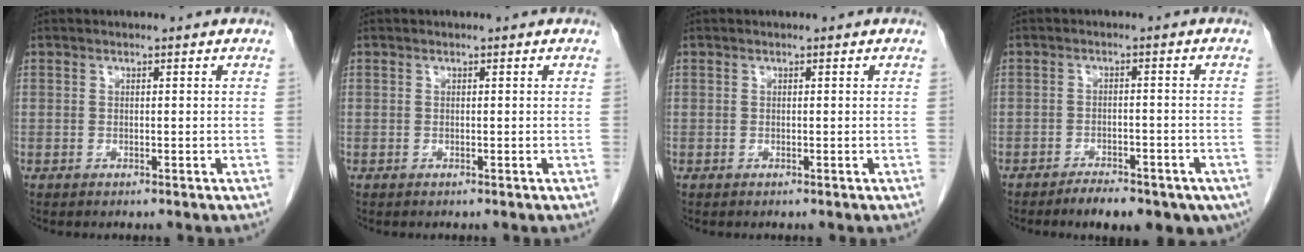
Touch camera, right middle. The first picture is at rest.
{"total": 0.0}
{"total": 0.0}
{"total": 10.4, "force": [-7.3, 4.1, 6.2], "torque": [-0.068, 0.002, -0.098]}